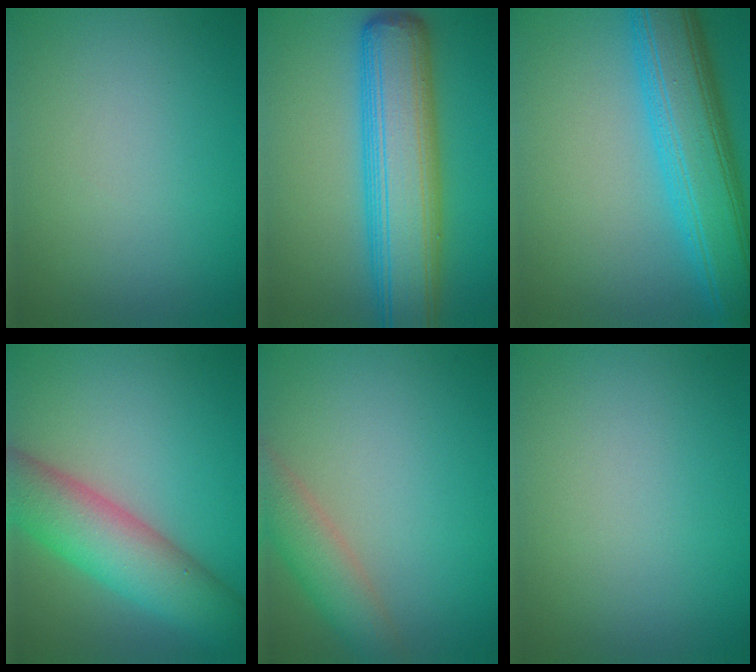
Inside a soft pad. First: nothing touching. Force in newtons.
{"total": 10.0, "press": 10.0, "slide": 0.3}
{"total": 9.3, "press": 9.3, "slide": 0.2}
{"total": 7.9, "press": 7.9, "slide": 0.3}
{"total": 3.8, "press": 3.8, "slide": 0.3}
{"total": 0.0}